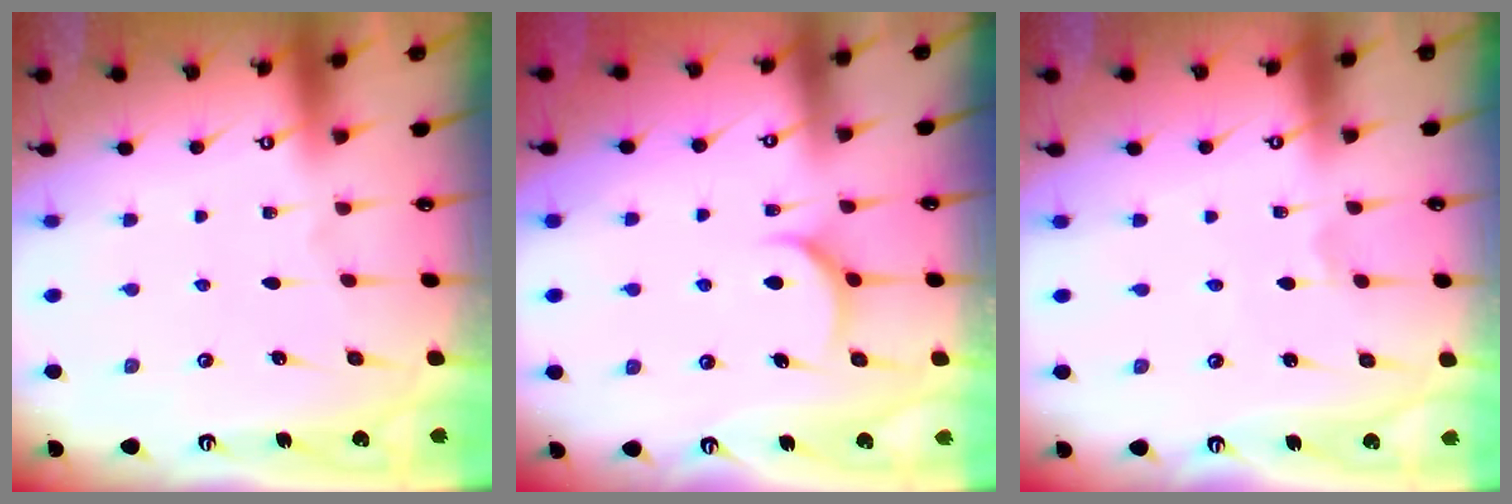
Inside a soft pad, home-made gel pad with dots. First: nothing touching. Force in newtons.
{"total": 5.4, "press": 5.4, "slide": 0.6}
{"total": 0.7, "press": 0.7, "slide": 0.1}